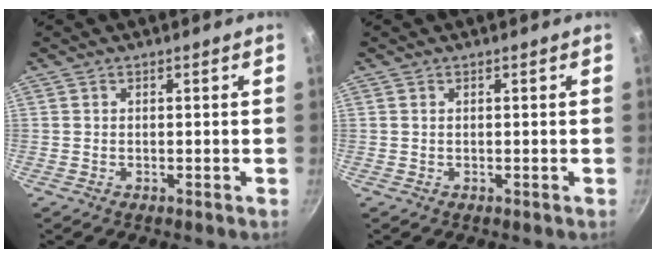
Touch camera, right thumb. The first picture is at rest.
{"total": 0.0}